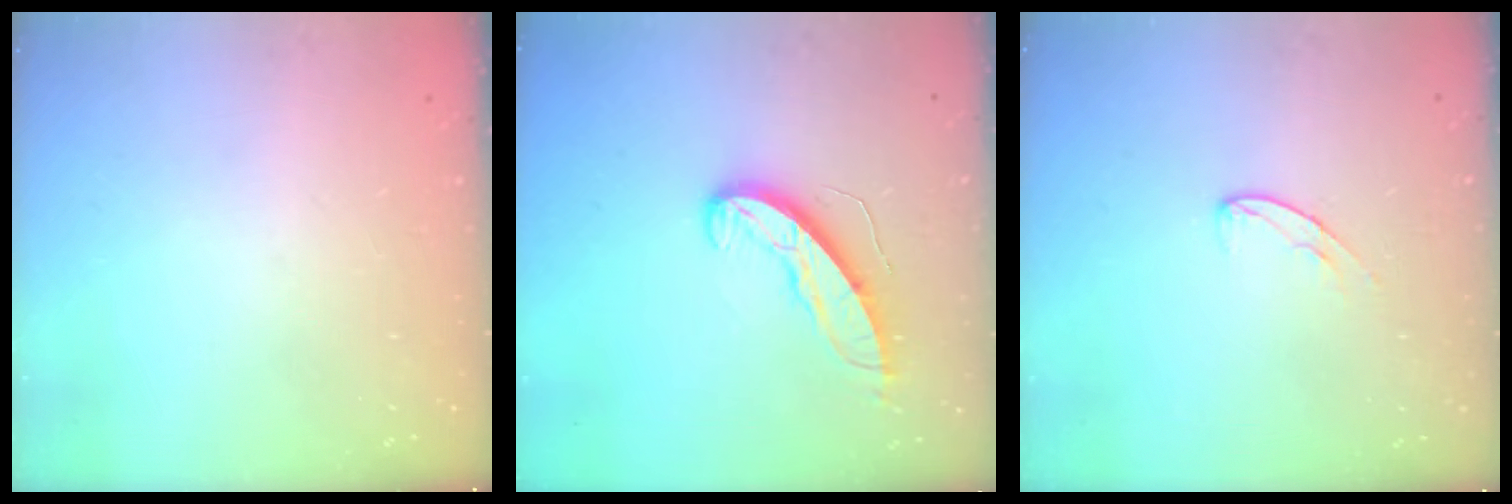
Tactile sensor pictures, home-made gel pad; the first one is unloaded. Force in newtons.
{"total": 9.2, "press": 9.2, "slide": 0.5}
{"total": 5.7, "press": 5.7, "slide": 0.4}